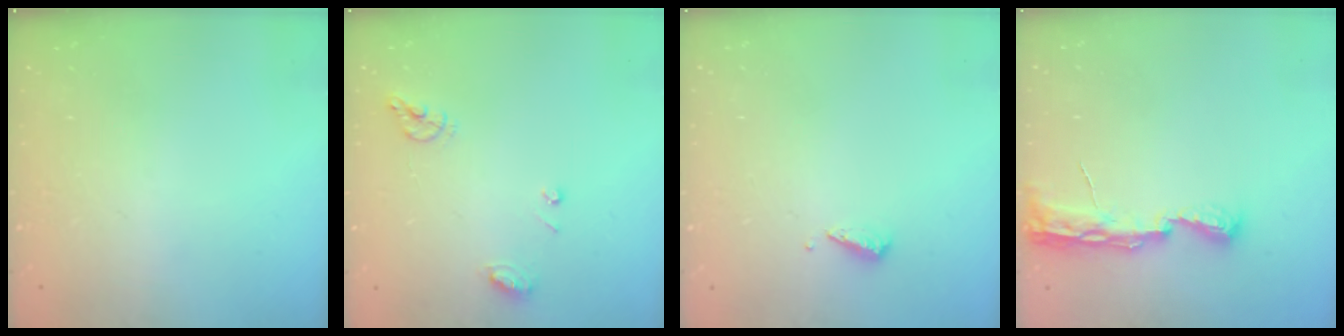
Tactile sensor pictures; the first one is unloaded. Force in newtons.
{"total": 7.5, "press": 7.4, "slide": 0.9}
{"total": 2.9, "press": 2.9, "slide": 0.4}
{"total": 8.2, "press": 8.2, "slide": 1.0}